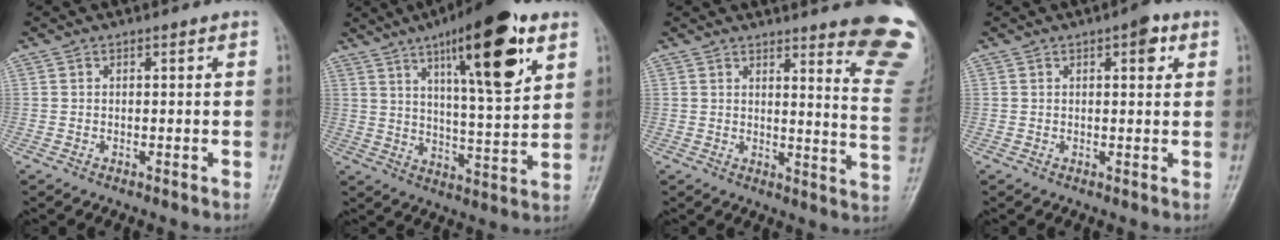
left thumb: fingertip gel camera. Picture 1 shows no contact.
{"total": 19.5, "force": [9.8, 4.8, 16.2], "torque": [-0.226, -0.037, 0.151]}
{"total": 15.2, "force": [11.9, 1.4, 9.3], "torque": [-0.085, -0.113, 0.126]}
{"total": 3.8, "force": [1.7, 1.5, 3.0], "torque": [-0.030, -0.001, 0.017]}